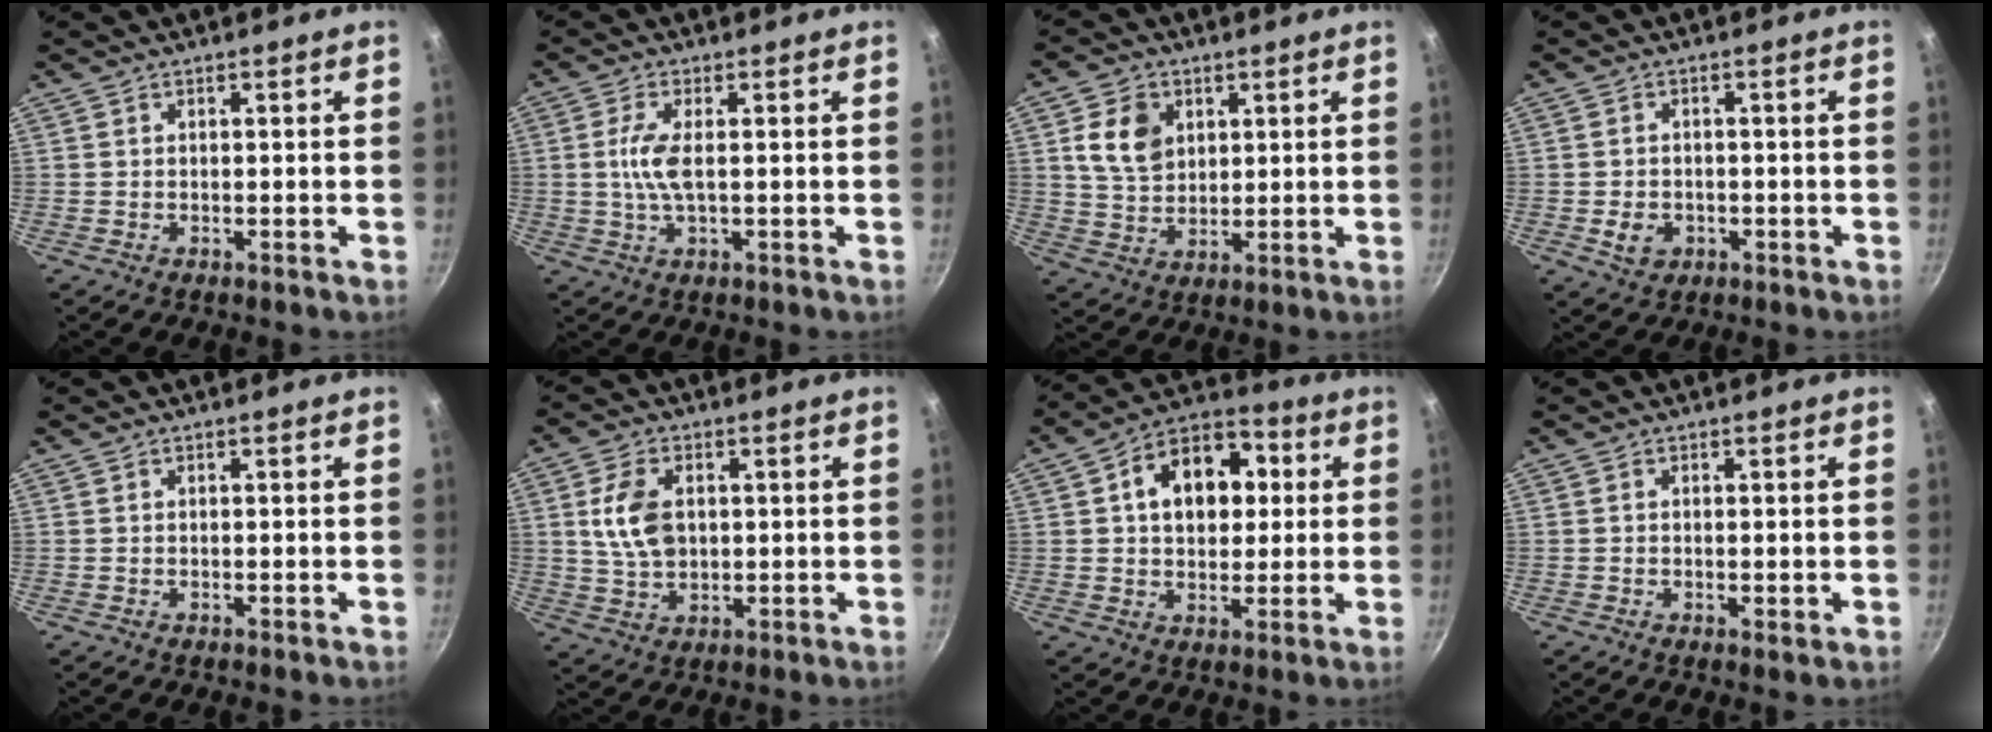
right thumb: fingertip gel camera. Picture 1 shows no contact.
{"total": 5.5, "force": [0.3, 1.8, 5.2], "torque": [-0.119, 0.002, 0.004]}
{"total": 9.0, "force": [2.9, 6.9, 5.1], "torque": [-0.068, -0.009, 0.055]}
{"total": 4.5, "force": [-1.2, 3.5, 2.4], "torque": [-0.033, 0.009, -0.012]}
{"total": 0.0}
{"total": 8.9, "force": [1.5, 5.8, 6.6], "torque": [-0.113, -0.003, 0.029]}
{"total": 15.0, "force": [3.2, 10.5, 10.2], "torque": [-0.118, 0.019, 0.035]}
{"total": 1.2, "force": [-0.1, 0.4, 1.1], "torque": [-0.017, -0.003, -0.002]}